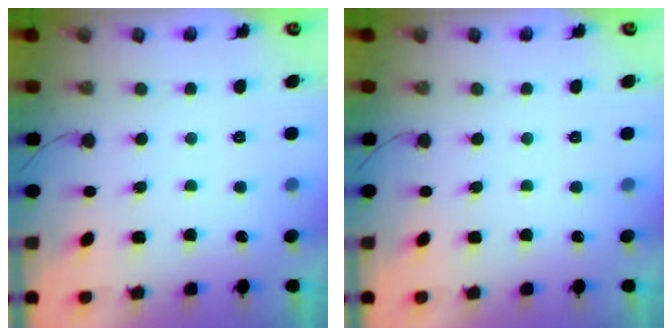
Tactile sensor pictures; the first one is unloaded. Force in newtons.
{"total": 0.0}